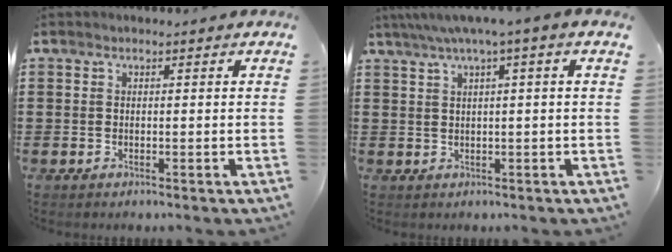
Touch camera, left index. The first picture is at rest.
{"total": 2.5, "force": [0.6, -0.1, 2.4], "torque": [-0.047, -0.002, 0.006]}